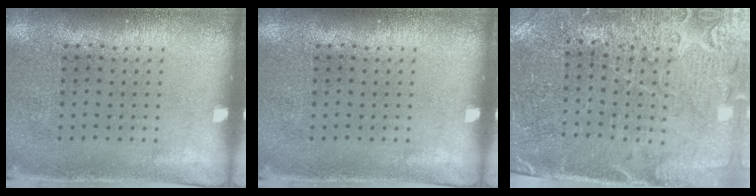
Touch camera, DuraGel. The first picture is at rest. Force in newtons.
{"total": 0.0}
{"total": 3.3, "press": 3.2, "slide": 0.8}